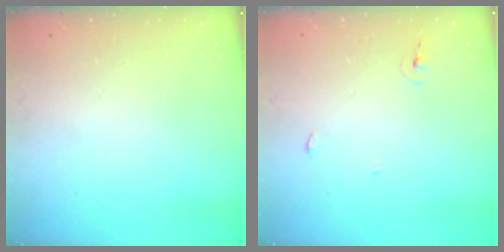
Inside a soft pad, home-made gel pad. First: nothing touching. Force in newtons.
{"total": 4.3, "press": 4.2, "slide": 1.1}